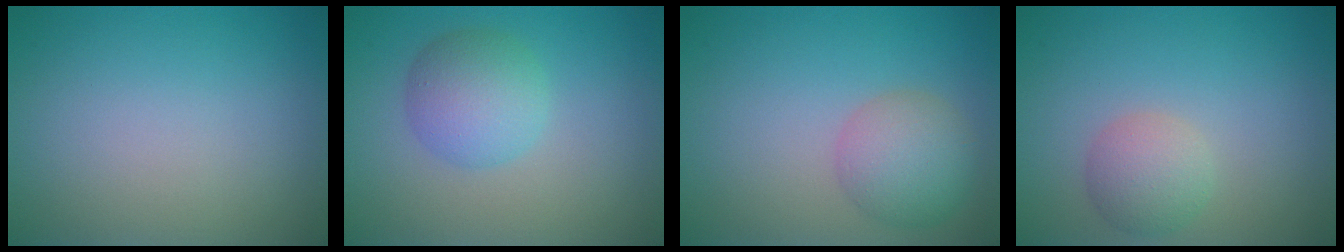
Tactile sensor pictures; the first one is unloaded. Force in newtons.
{"total": 4.0, "press": 4.0, "slide": 0.1}
{"total": 3.8, "press": 3.8, "slide": 0.4}
{"total": 2.7, "press": 2.7, "slide": 0.1}